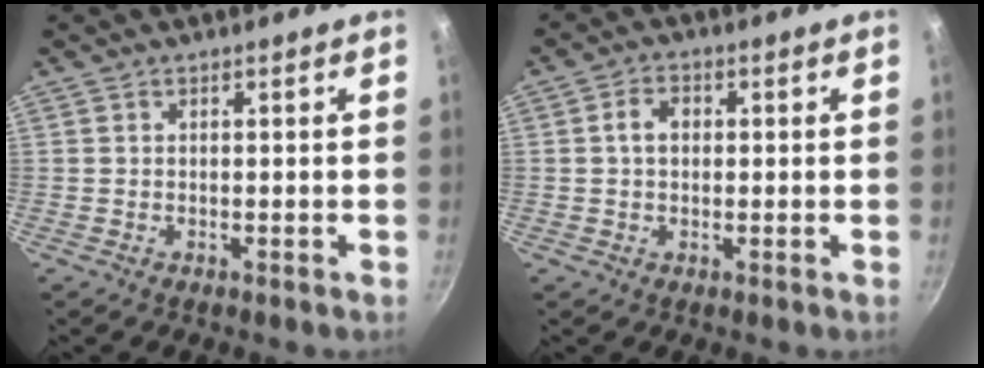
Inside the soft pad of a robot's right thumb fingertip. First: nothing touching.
{"total": 4.1, "force": [0.4, 3.0, 2.7], "torque": [-0.033, 0.011, 0.002]}